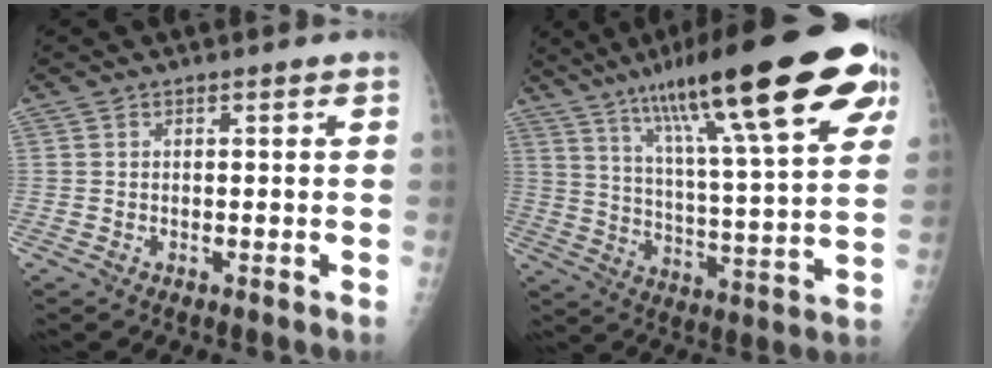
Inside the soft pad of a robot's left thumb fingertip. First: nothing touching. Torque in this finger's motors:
{"motor_torque": [1.96, 1.29, 1.96, -0.81, 0.65]}